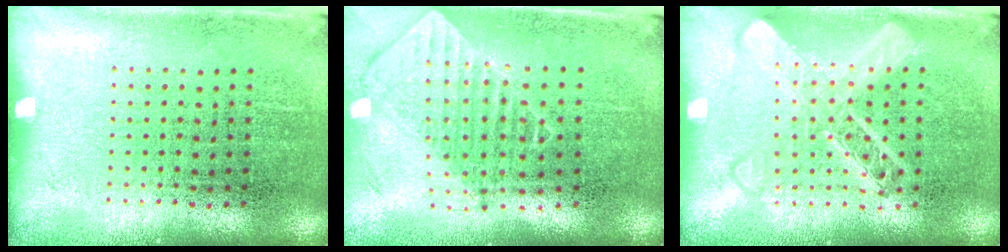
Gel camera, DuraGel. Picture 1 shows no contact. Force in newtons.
{"total": 2.0, "press": 1.6, "slide": 1.2}
{"total": 3.2, "press": 3.2, "slide": 0.5}